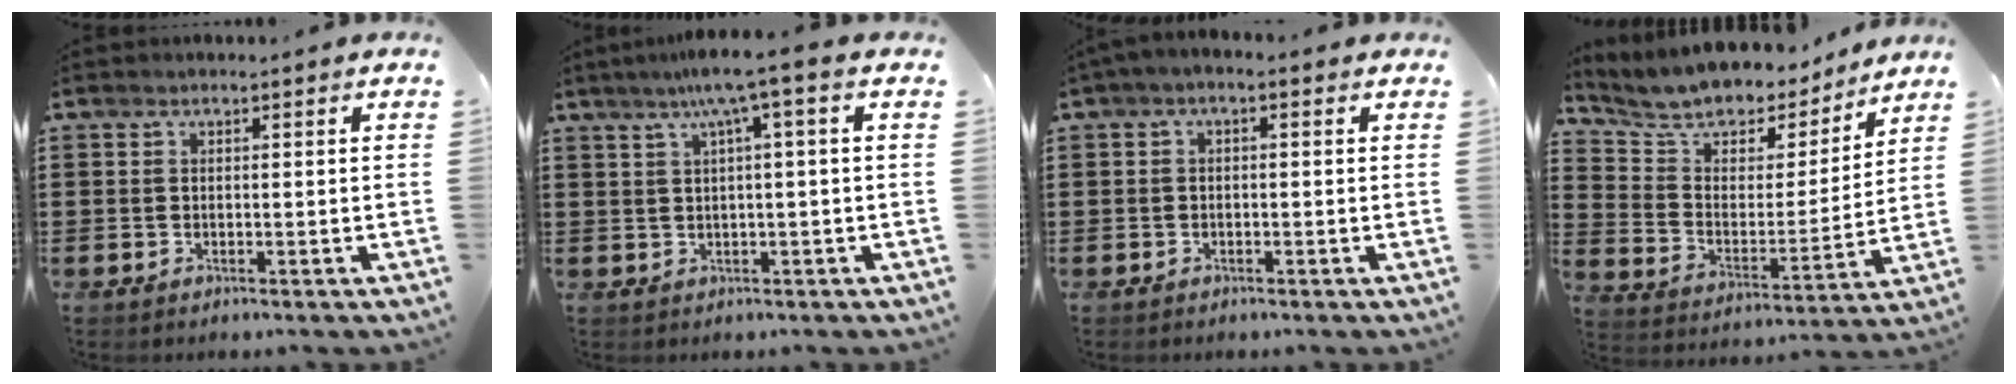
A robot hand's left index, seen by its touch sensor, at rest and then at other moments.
{"total": 5.2, "force": [2.0, -0.5, 4.8], "torque": [-0.095, 0.004, 0.031]}
{"total": 1.3, "force": [-0.9, 0.3, 0.8], "torque": [-0.015, 0.001, -0.018]}
{"total": 7.2, "force": [6.5, 2.8, 1.2], "torque": [-0.059, -0.051, 0.111]}